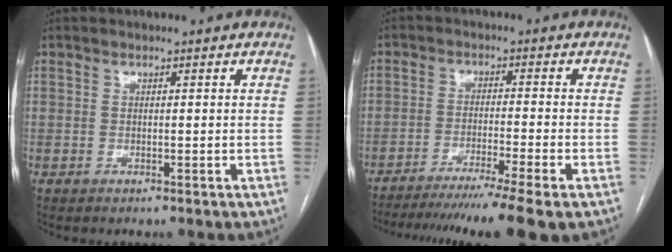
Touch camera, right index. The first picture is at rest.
{"total": 14.3, "force": [-11.5, -1.7, 8.3], "torque": [-0.118, -0.037, -0.179]}